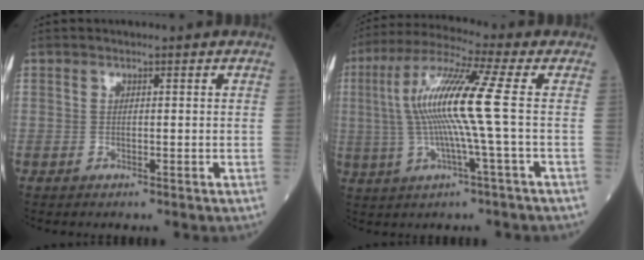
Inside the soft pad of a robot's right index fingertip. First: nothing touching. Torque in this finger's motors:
{"motor_torque": [1.77, 0.37, 0.97, 0.21]}